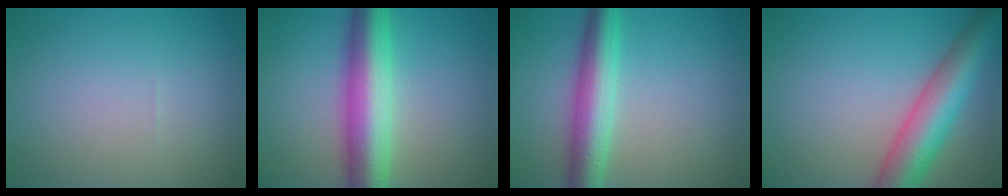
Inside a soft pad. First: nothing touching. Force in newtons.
{"total": 8.7, "press": 8.7, "slide": 0.2}
{"total": 5.9, "press": 5.9, "slide": 0.1}
{"total": 7.7, "press": 7.7, "slide": 0.3}